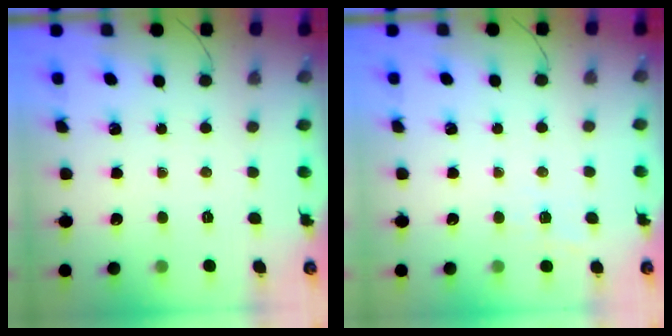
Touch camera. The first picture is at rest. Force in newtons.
{"total": 6.3, "press": 6.1, "slide": 1.5}